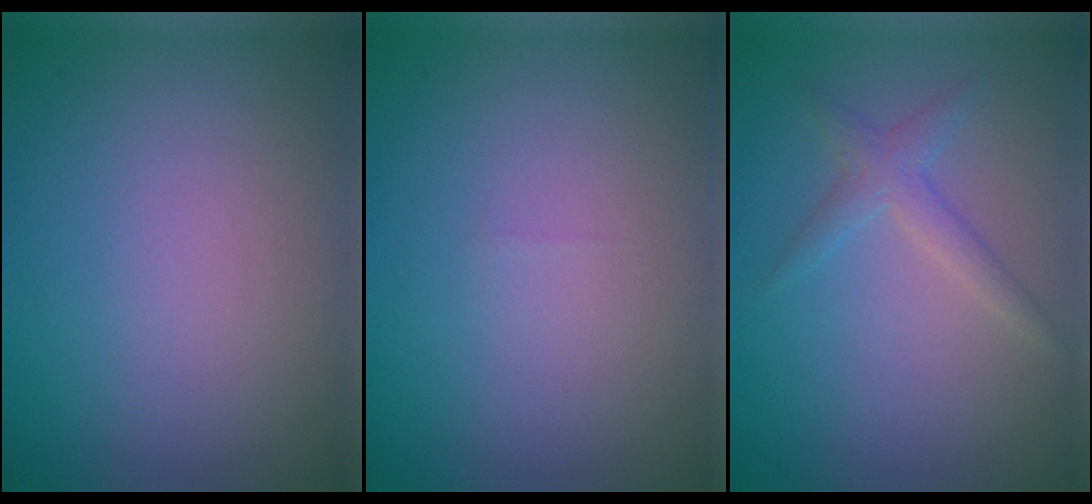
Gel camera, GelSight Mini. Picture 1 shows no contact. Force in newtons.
{"total": 0.0}
{"total": 2.0, "press": 2.0, "slide": 0.0}